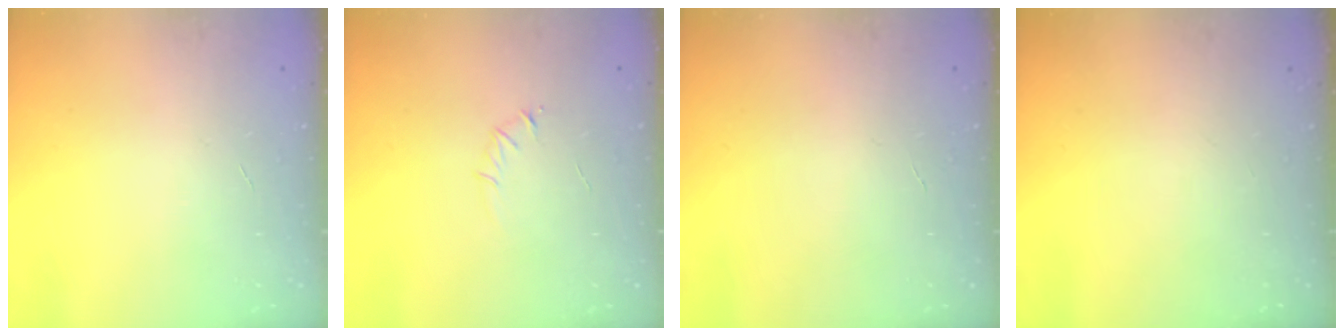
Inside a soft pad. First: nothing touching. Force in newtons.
{"total": 2.7, "press": 2.6, "slide": 0.8}
{"total": 0.0}
{"total": 0.0}